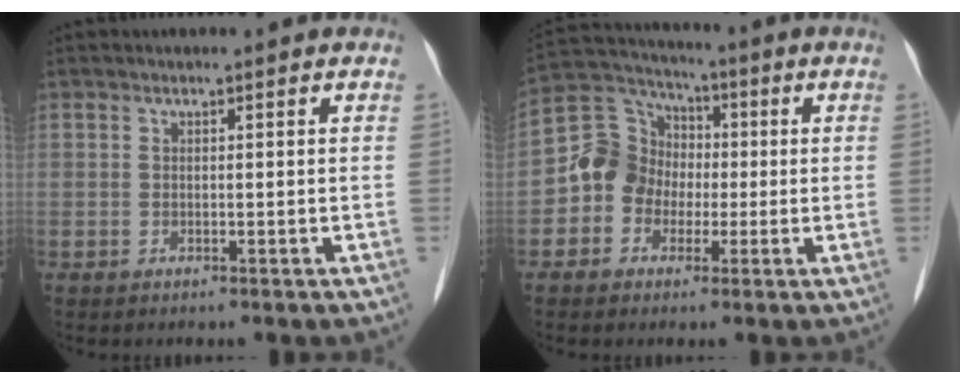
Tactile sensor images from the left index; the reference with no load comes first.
{"total": 8.6, "force": [-1.4, 8.0, 2.9], "torque": [-0.080, 0.039, -0.030]}